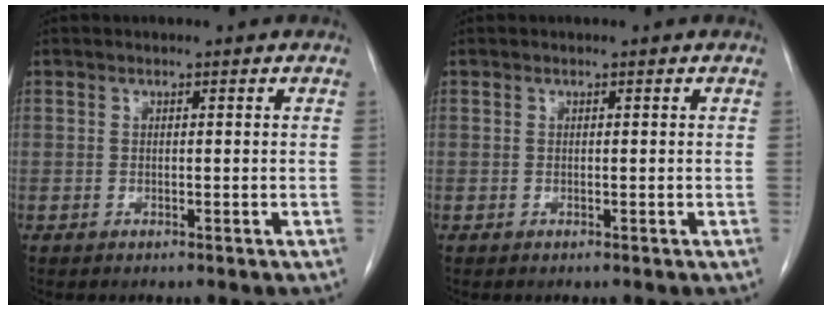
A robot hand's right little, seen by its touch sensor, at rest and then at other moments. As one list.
[{"total": 0.0}]